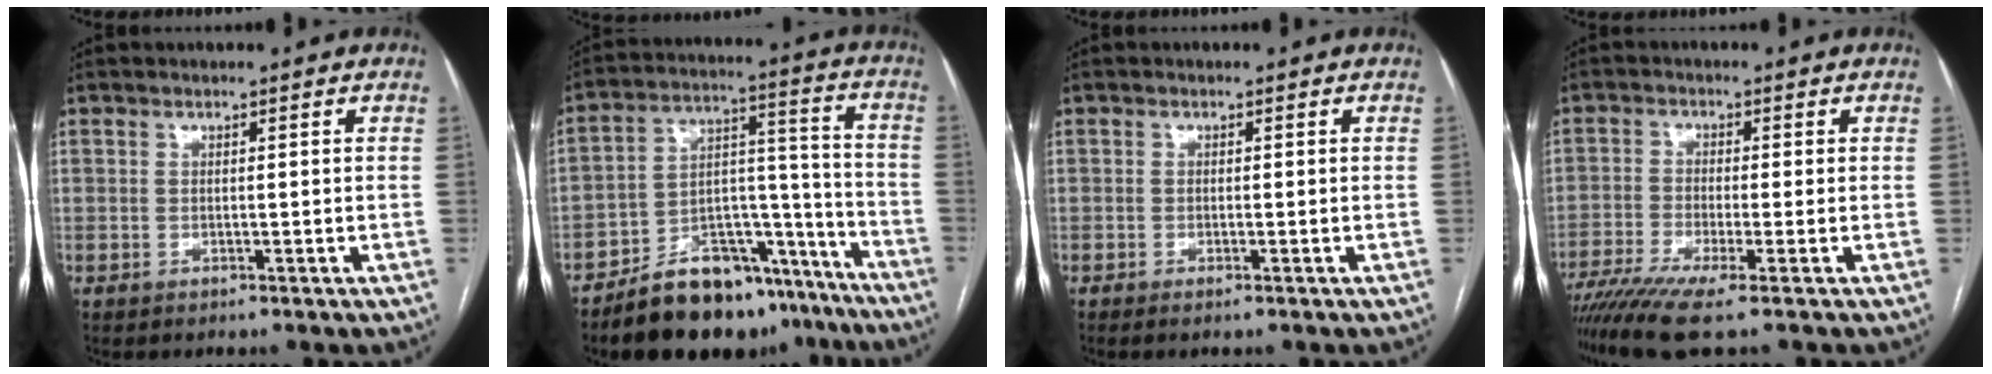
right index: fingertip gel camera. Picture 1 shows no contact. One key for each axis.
{"total": 18.5, "fx": -14.3, "fy": 7.8, "fz": 8.8, "tx": -0.112, "ty": 0.055, "tz": -0.224}
{"total": 0.9, "fx": -0.6, "fy": -0.1, "fz": 0.7, "tx": -0.015, "ty": -0.001, "tz": -0.010}
{"total": 9.6, "fx": -6.9, "fy": -0.2, "fz": 6.6, "tx": -0.115, "ty": -0.016, "tz": -0.119}